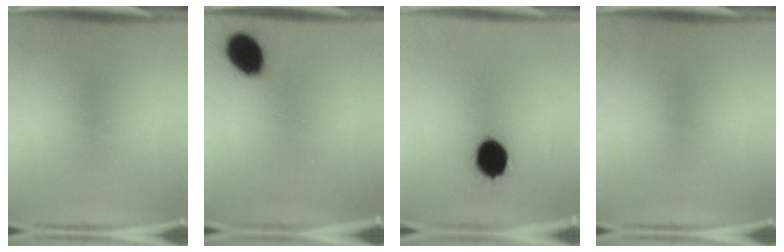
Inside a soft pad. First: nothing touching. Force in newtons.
{"total": 9.4}
{"total": 12.3}
{"total": 0.0}